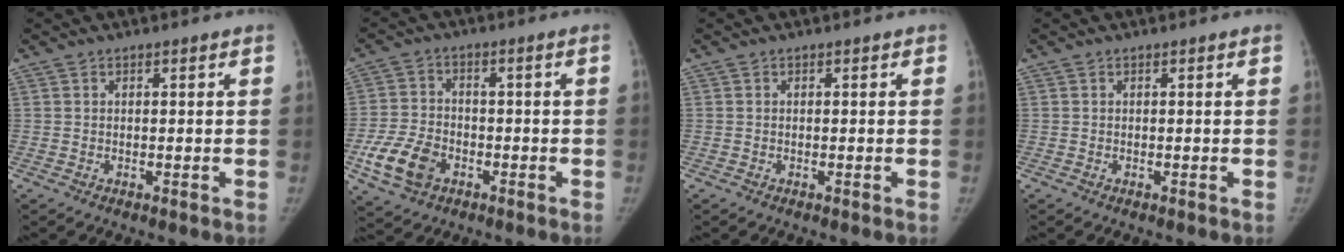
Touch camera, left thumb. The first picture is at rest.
{"total": 9.0, "force": [-3.6, 6.2, 5.4], "torque": [-0.102, 0.012, -0.066]}
{"total": 0.0}
{"total": 0.0}